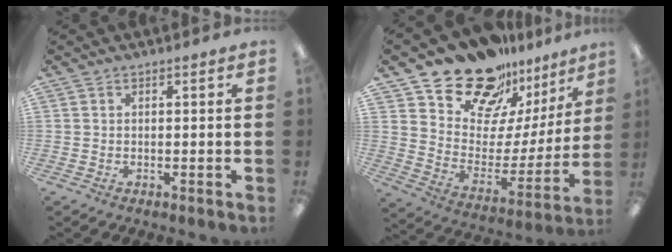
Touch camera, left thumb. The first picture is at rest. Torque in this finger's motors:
{"motor_torque": [0.97, 1.01, 1.17, -1.61, 0.30]}